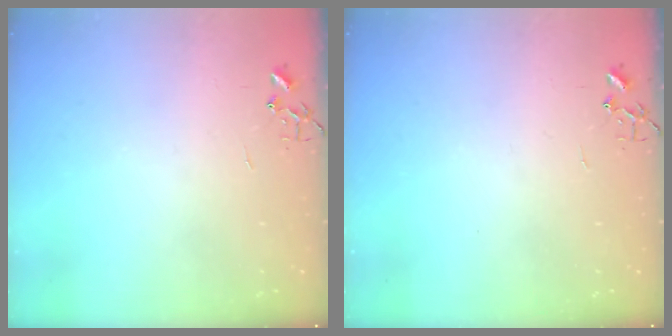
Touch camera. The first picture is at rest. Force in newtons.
{"total": 0.0}